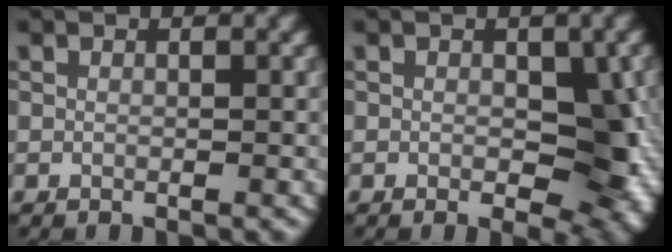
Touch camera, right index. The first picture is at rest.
{"total": 5.9, "force": [-0.3, 3.3, 4.9], "torque": [-0.053, -0.004, -0.005]}